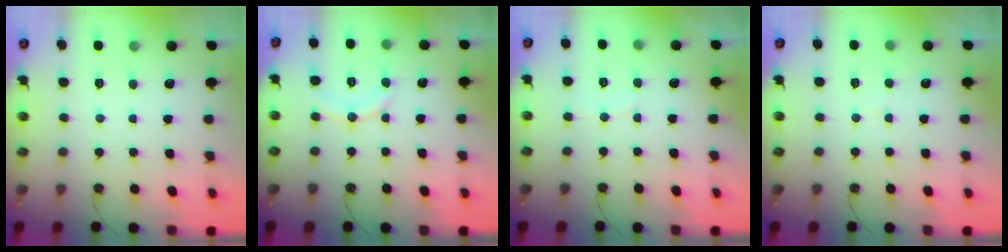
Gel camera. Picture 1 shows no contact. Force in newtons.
{"total": 8.1, "press": 8.1, "slide": 0.9}
{"total": 2.4, "press": 2.4, "slide": 0.3}
{"total": 2.6, "press": 2.6, "slide": 0.2}